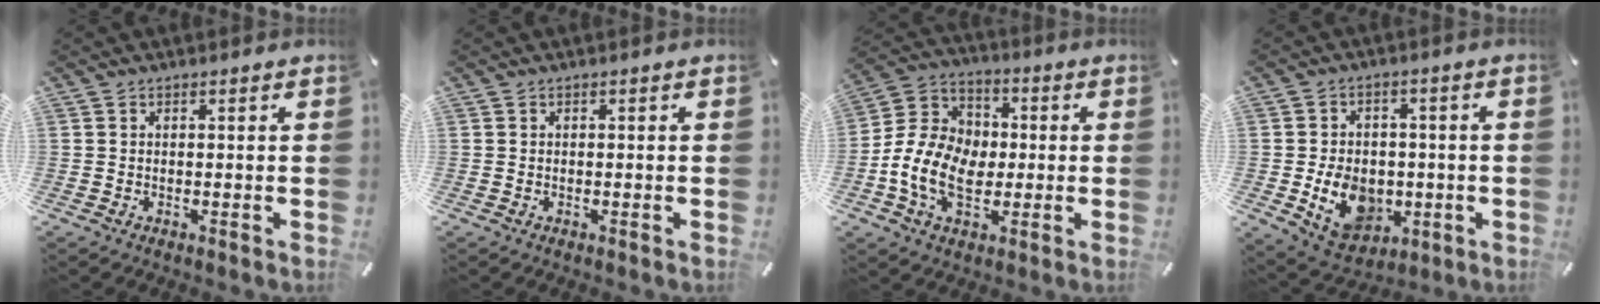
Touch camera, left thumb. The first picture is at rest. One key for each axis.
{"total": 0.0}
{"total": 13.1, "fx": -2.5, "fy": 10.0, "fz": 8.0, "tx": -0.189, "ty": 0.020, "tz": -0.041}
{"total": 12.4, "fx": -2.8, "fy": 9.6, "fz": 7.2, "tx": -0.126, "ty": 0.009, "tz": -0.046}